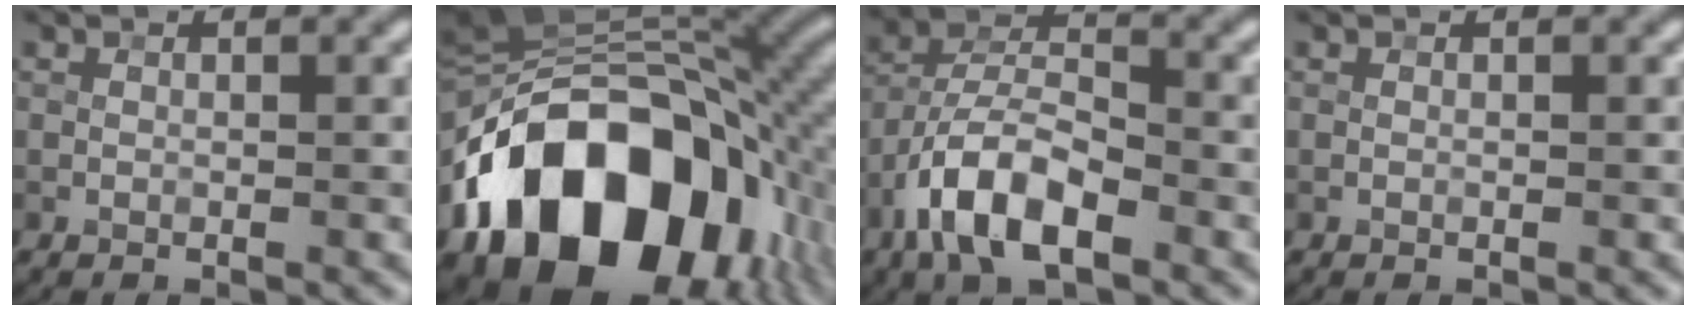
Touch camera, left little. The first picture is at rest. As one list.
[{"total": 17.8, "force": [-6.1, 12.0, 11.7], "torque": [-0.192, -0.010, -0.104]}, {"total": 7.8, "force": [-4.1, 3.4, 5.7], "torque": [-0.098, 0.009, -0.084]}, {"total": 0.0}]